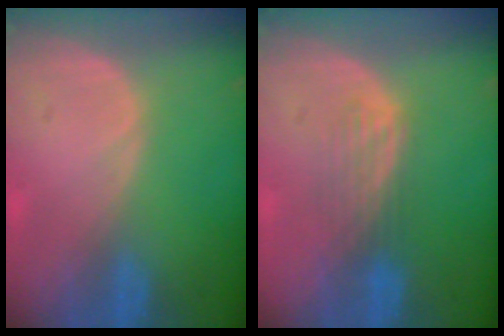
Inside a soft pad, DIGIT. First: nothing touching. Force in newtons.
{"total": 3.7, "press": 3.2, "slide": 1.8}